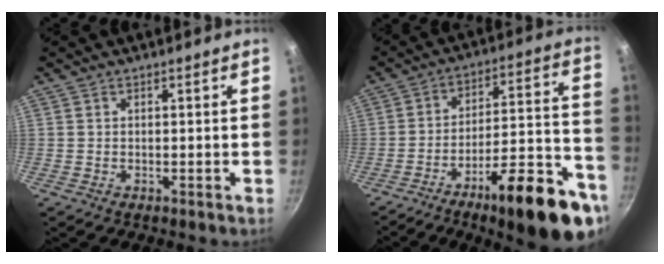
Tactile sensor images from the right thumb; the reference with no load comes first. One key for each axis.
{"total": 23.6, "fx": -13.2, "fy": 6.3, "fz": 18.5, "tx": -0.215, "ty": 0.078, "tz": -0.196}